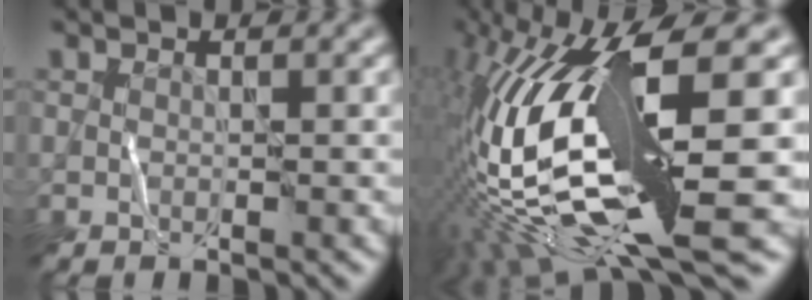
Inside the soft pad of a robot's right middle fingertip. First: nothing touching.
{"total": 17.0, "force": [-0.7, 4.6, 16.4], "torque": [-0.331, -0.011, 0.012]}